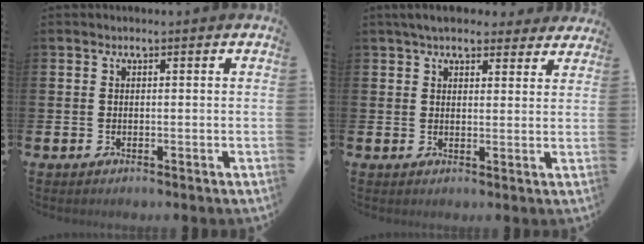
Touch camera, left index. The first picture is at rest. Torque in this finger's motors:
{"motor_torque": [1.12, -1.02, 0.71, 0.15]}